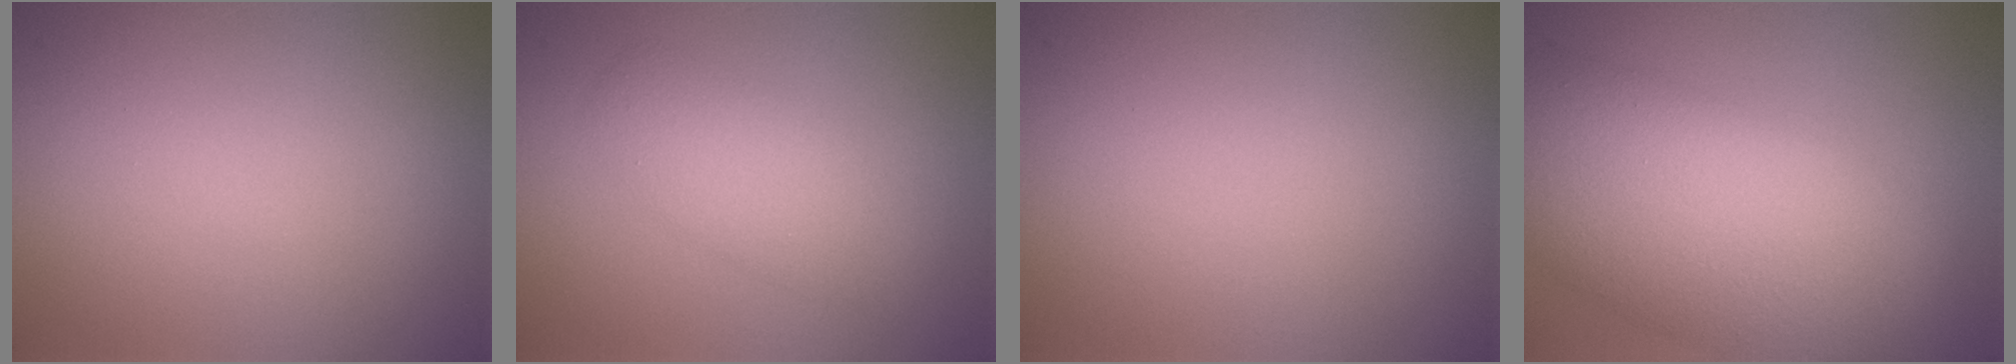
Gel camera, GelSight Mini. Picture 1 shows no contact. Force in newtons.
{"total": 2.9, "press": 2.9, "slide": 0.0}
{"total": 0.0}
{"total": 11.2, "press": 11.2, "slide": 0.6}